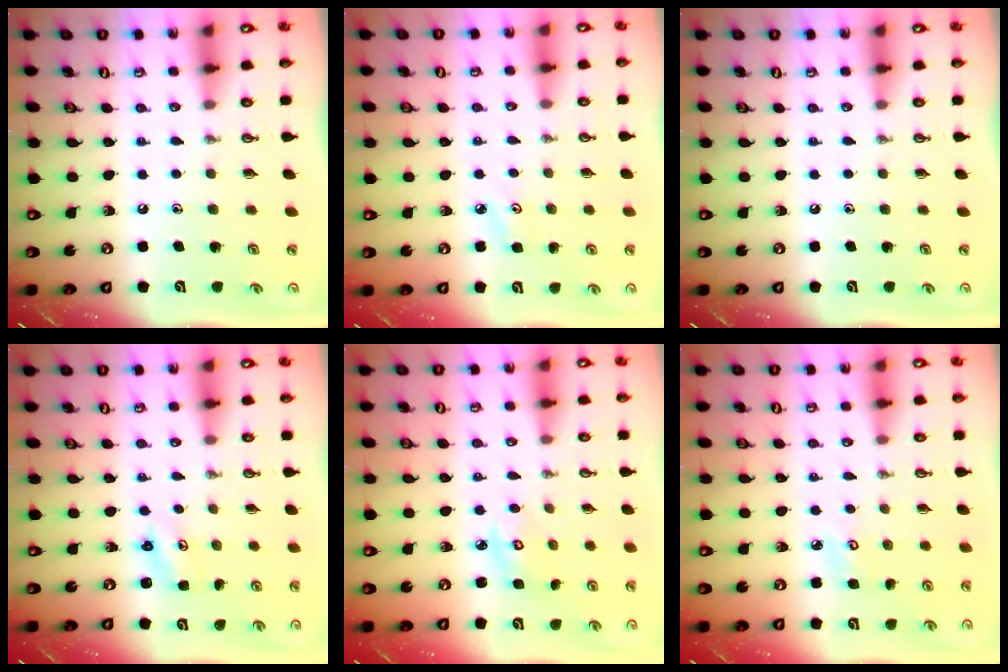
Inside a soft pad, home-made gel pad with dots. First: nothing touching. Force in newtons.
{"total": 3.6, "press": 3.6, "slide": 0.4}
{"total": 0.0}
{"total": 2.3, "press": 2.3, "slide": 0.2}
{"total": 3.2, "press": 3.2, "slide": 0.2}
{"total": 3.9, "press": 3.9, "slide": 0.4}